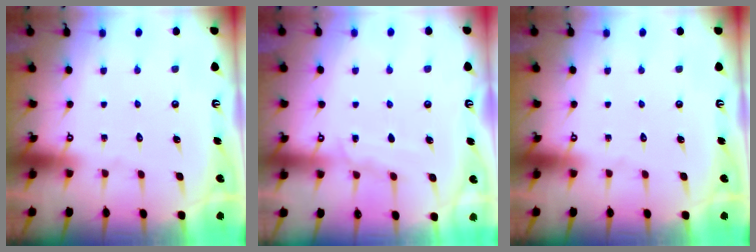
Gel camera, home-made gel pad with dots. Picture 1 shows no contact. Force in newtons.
{"total": 4.7, "press": 4.7, "slide": 0.6}
{"total": 0.0}